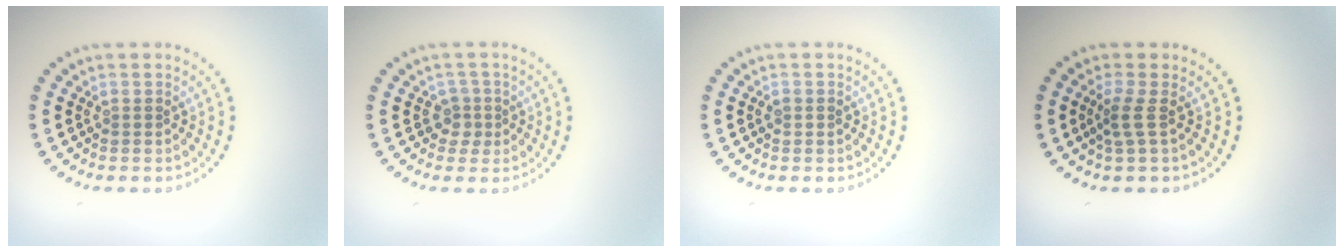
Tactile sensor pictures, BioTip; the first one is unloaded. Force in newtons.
{"total": 1.8, "press": 1.4, "slide": 1.2}
{"total": 0.9, "press": 0.9, "slide": 0.1}
{"total": 1.7, "press": 1.2, "slide": 1.3}